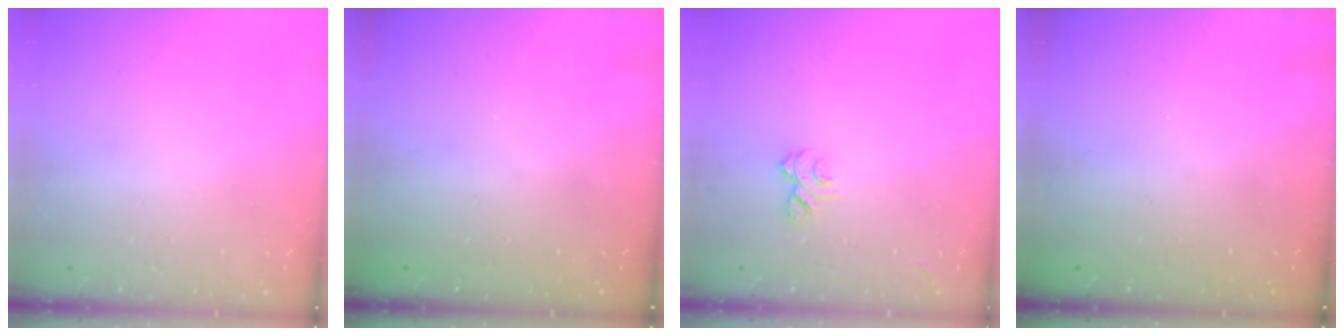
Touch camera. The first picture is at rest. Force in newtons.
{"total": 2.3, "press": 2.2, "slide": 0.8}
{"total": 5.3, "press": 5.3, "slide": 0.5}
{"total": 2.3, "press": 2.2, "slide": 0.8}